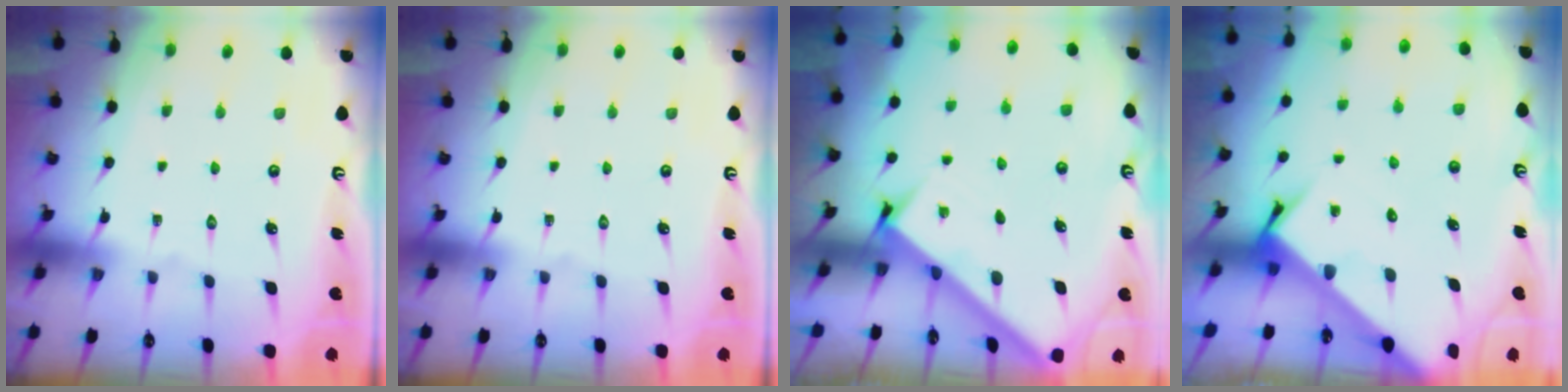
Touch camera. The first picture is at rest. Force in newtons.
{"total": 0.0}
{"total": 2.4, "press": 2.4, "slide": 0.2}
{"total": 3.8, "press": 3.8, "slide": 0.2}